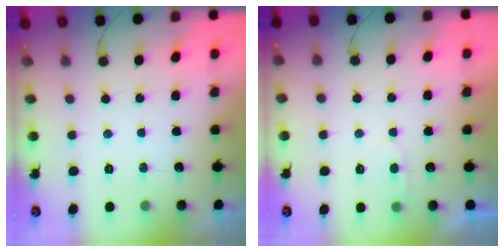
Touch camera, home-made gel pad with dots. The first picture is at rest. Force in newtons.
{"total": 2.7, "press": 2.7, "slide": 0.3}